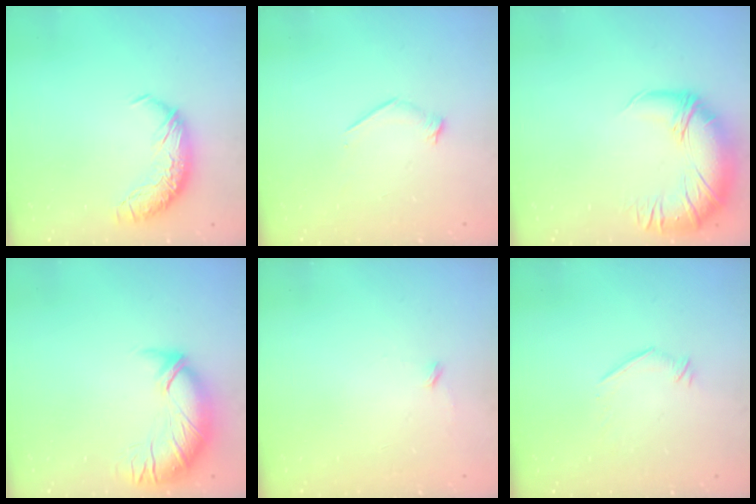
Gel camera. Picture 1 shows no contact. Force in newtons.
{"total": 6.3, "press": 6.2, "slide": 1.1}
{"total": 3.2, "press": 1.6, "slide": 2.8}
{"total": 2.7, "press": 1.1, "slide": 2.4}
{"total": 8.3, "press": 8.2, "slide": 0.7}
{"total": 5.5, "press": 5.3, "slide": 1.5}